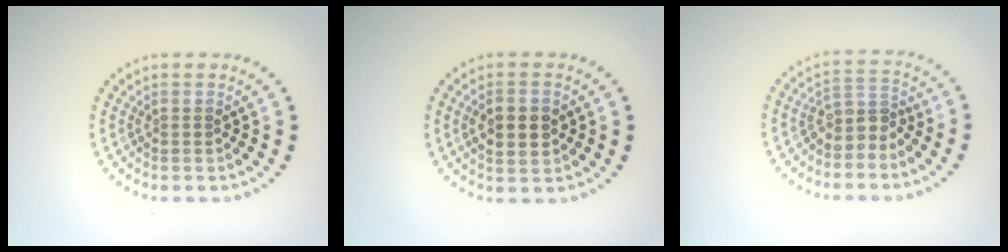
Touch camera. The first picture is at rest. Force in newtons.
{"total": 3.2, "press": 3.2, "slide": 0.1}
{"total": 2.7, "press": 2.1, "slide": 1.7}